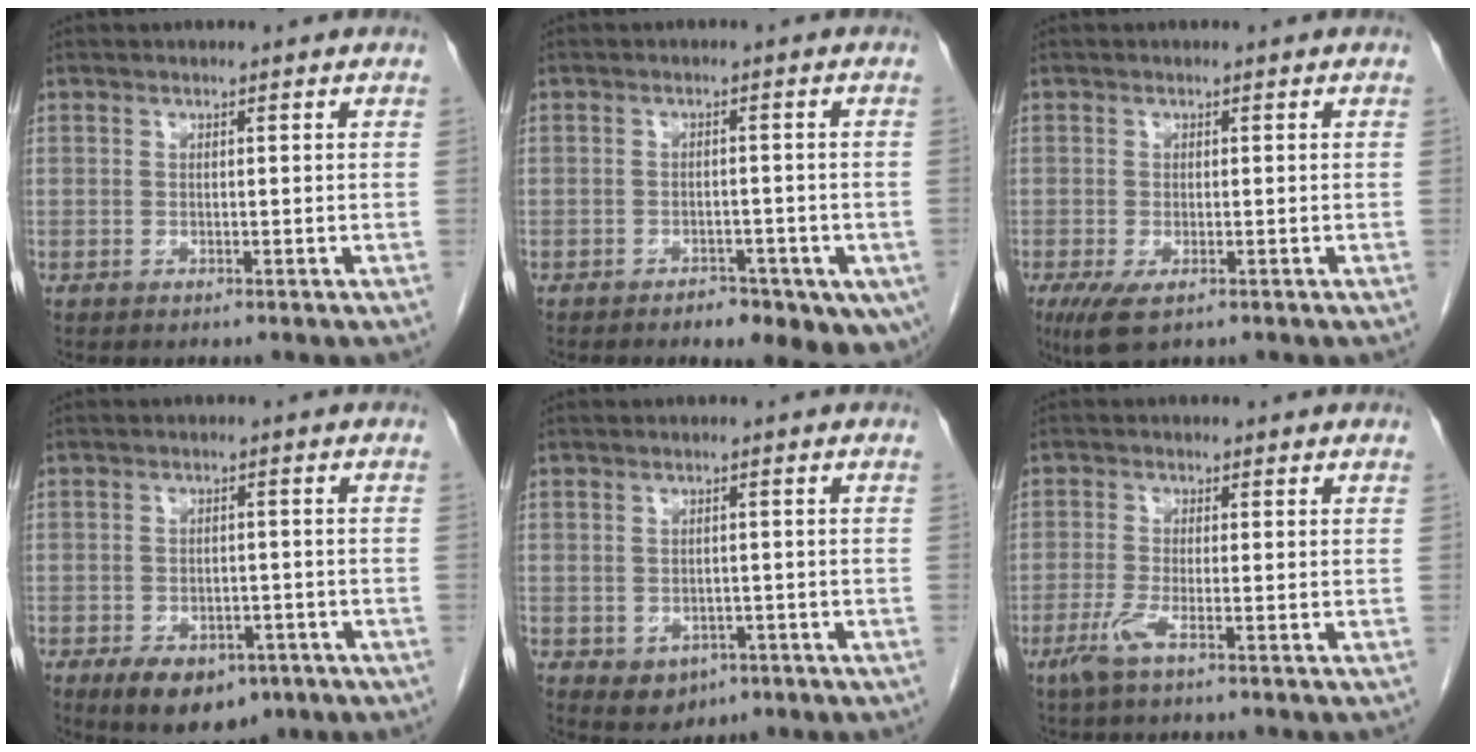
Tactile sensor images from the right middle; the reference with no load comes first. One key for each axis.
{"total": 10.2, "fx": -6.2, "fy": 4.9, "fz": 6.6, "tx": -0.079, "ty": -0.001, "tz": -0.080}
{"total": 4.4, "fx": -2.4, "fy": 1.6, "fz": 3.3, "tx": -0.065, "ty": -0.013, "tz": -0.038}
{"total": 9.4, "fx": -5.4, "fy": 5.5, "fz": 5.4, "tx": -0.077, "ty": 0.002, "tz": -0.072}
{"total": 4.0, "fx": -1.5, "fy": 3.2, "fz": 1.9, "tx": -0.023, "ty": 0.000, "tz": -0.005}
{"total": 3.1, "fx": -1.7, "fy": 0.0, "fz": 2.6, "tx": -0.059, "ty": -0.009, "tz": -0.039}